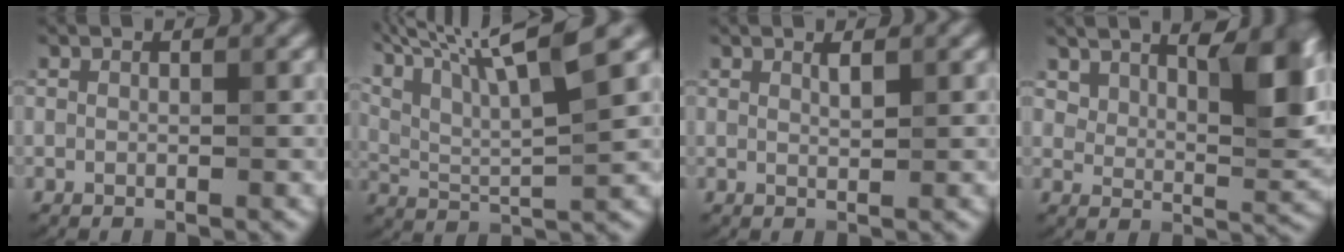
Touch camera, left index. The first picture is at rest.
{"total": 12.1, "force": [7.9, 2.7, 8.8], "torque": [-0.163, 0.030, 0.111]}
{"total": 0.9, "force": [0.7, 0.2, 0.6], "torque": [-0.010, -0.002, 0.012]}
{"total": 7.9, "force": [4.4, 3.2, 5.7], "torque": [-0.083, -0.004, 0.078]}